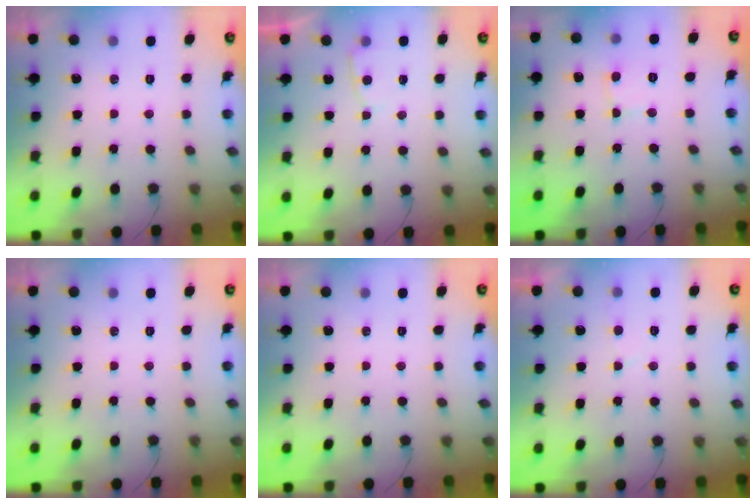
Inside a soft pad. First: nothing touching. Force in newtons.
{"total": 2.7, "press": 2.7, "slide": 0.3}
{"total": 2.6, "press": 2.6, "slide": 0.1}
{"total": 0.0}
{"total": 0.0}
{"total": 2.3, "press": 2.3, "slide": 0.3}